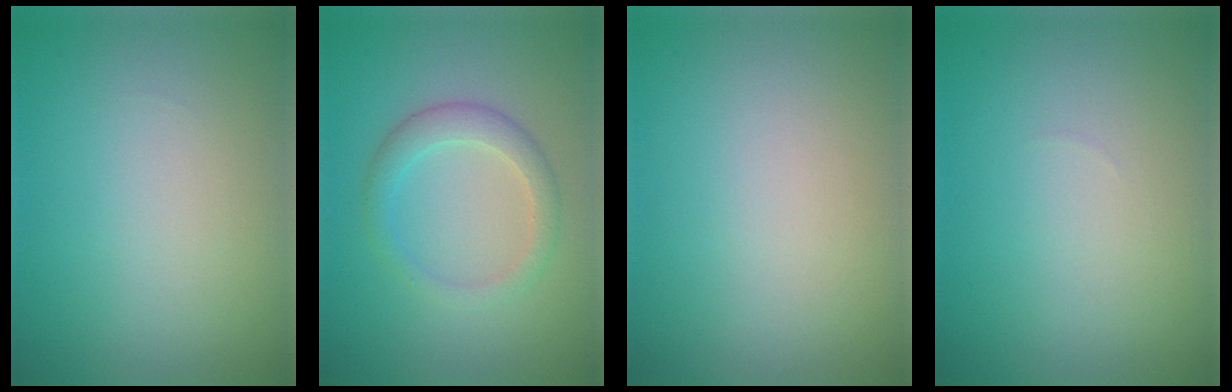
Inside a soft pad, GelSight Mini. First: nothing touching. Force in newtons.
{"total": 2.7, "press": 2.7, "slide": 0.2}
{"total": 0.0}
{"total": 0.0}